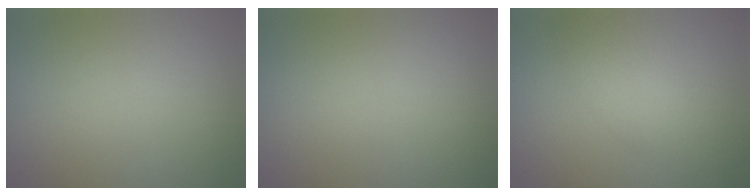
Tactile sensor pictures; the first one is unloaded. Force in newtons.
{"total": 0.0}
{"total": 2.4, "press": 2.4, "slide": 0.2}